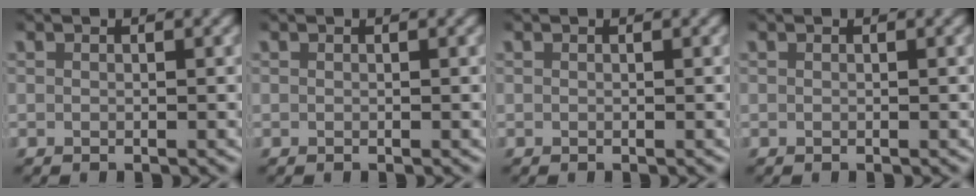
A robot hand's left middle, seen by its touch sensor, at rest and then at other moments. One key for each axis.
{"total": 0.0}
{"total": 0.0}
{"total": 0.0}